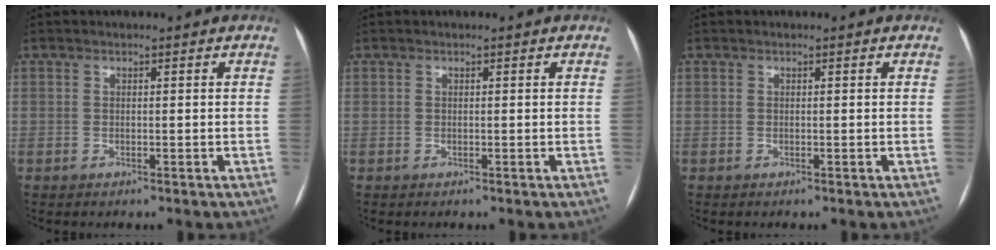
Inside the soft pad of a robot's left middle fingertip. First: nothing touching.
{"total": 0.0}
{"total": 0.0}